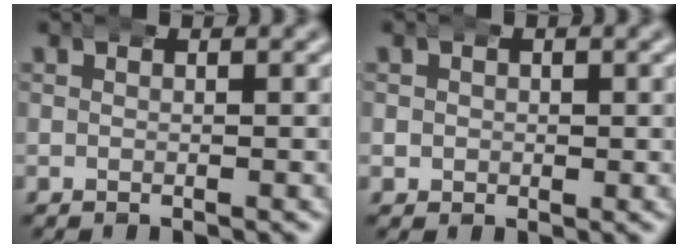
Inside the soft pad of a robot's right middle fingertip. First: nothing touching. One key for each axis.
{"total": 1.4, "fx": 0.2, "fy": 1.3, "fz": 0.3, "tx": -0.013, "ty": -0.006, "tz": 0.007}